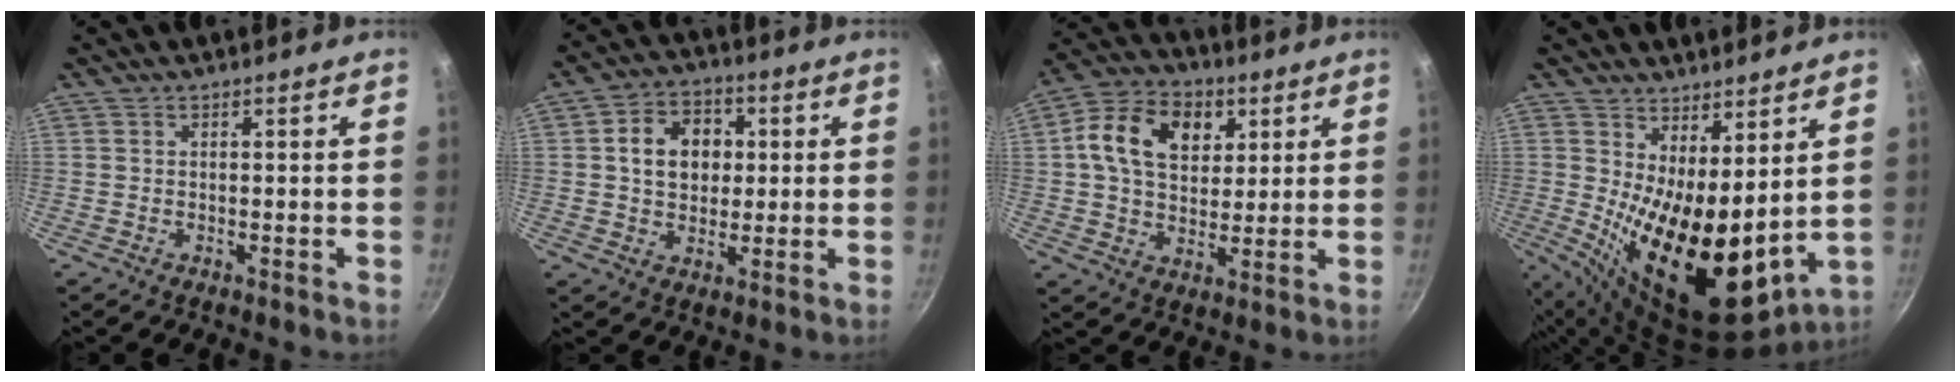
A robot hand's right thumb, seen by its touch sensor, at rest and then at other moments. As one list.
[{"total": 10.0, "force": [1.6, 7.9, 5.9], "torque": [-0.070, 0.011, 0.018]}, {"total": 14.5, "force": [4.4, 10.3, 9.3], "torque": [-0.137, 0.000, 0.061]}, {"total": 15.6, "force": [3.4, 6.8, 13.7], "torque": [-0.188, -0.049, 0.070]}]